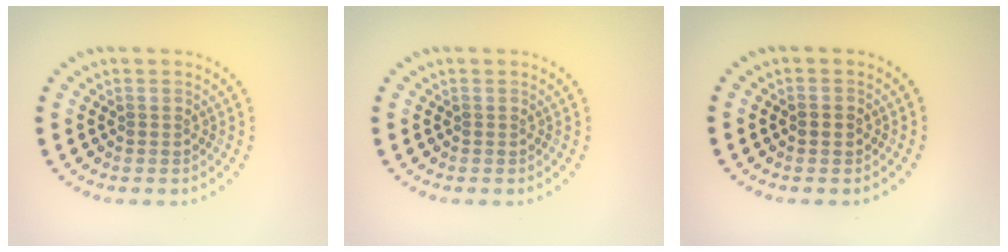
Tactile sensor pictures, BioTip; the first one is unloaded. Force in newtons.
{"total": 0.0}
{"total": 1.2, "press": 1.2, "slide": 0.2}